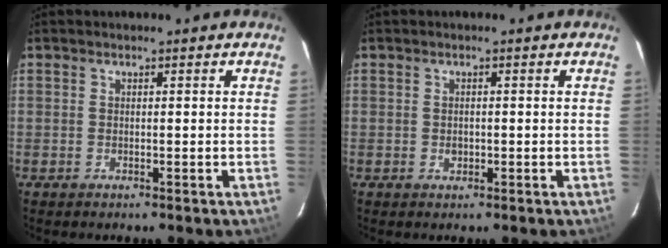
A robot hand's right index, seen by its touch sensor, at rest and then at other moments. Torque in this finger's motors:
{"motor_torque": [0.16, 0.11, 0.18, 0.02]}